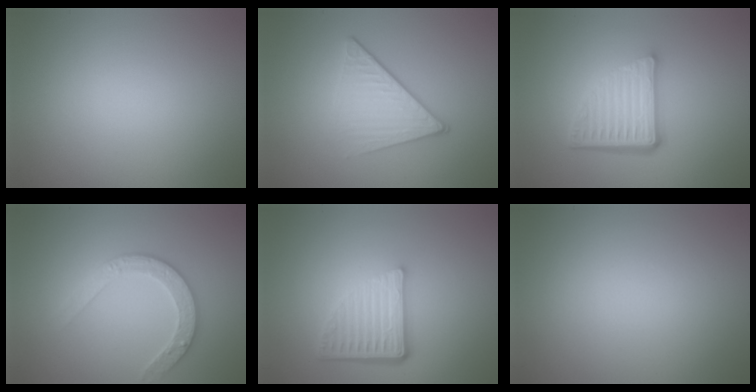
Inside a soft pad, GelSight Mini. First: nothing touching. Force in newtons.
{"total": 4.2, "press": 2.9, "slide": 3.1}
{"total": 5.6, "press": 3.7, "slide": 4.1}
{"total": 2.8, "press": 2.7, "slide": 0.6}
{"total": 5.0, "press": 3.5, "slide": 3.6}
{"total": 0.0}